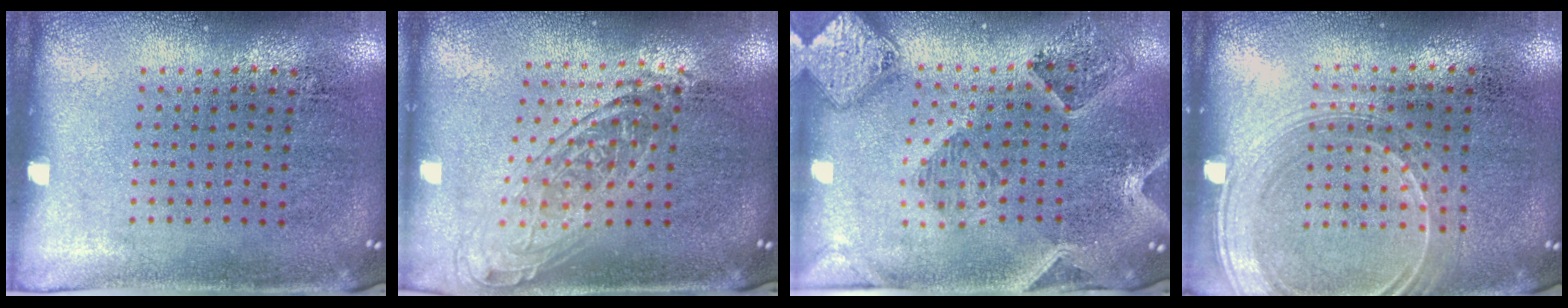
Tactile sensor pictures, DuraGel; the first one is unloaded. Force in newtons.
{"total": 1.8, "press": 1.4, "slide": 1.0}
{"total": 1.6, "press": 1.6, "slide": 0.4}
{"total": 1.8, "press": 1.7, "slide": 0.6}